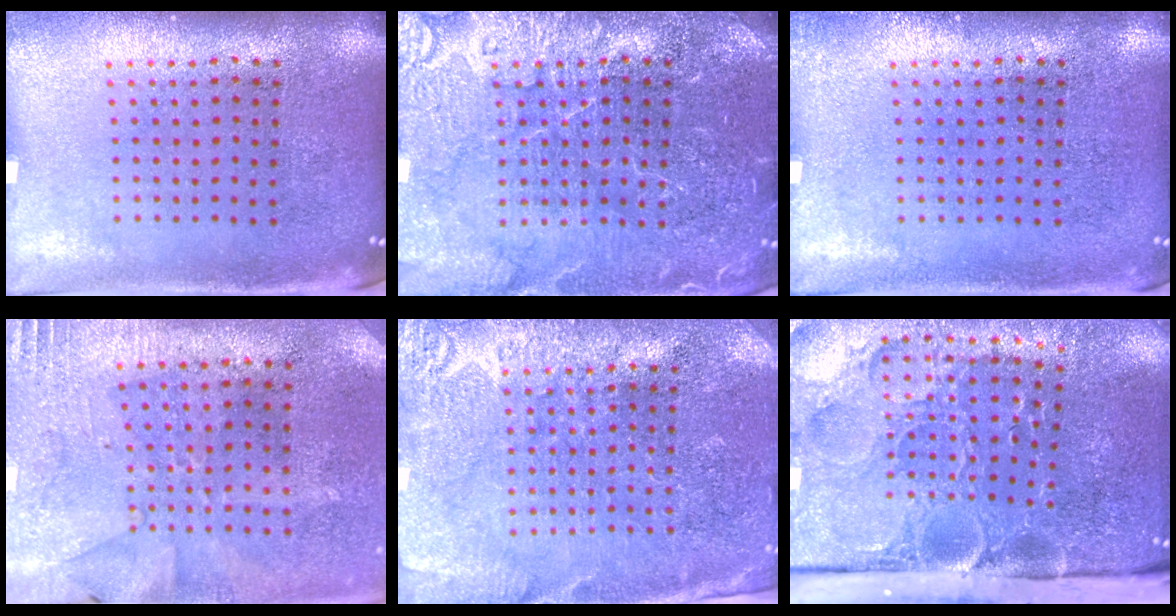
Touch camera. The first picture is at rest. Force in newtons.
{"total": 4.5, "press": 4.4, "slide": 0.6}
{"total": 0.6, "press": 0.6, "slide": 0.1}
{"total": 2.8, "press": 2.2, "slide": 1.7}
{"total": 3.1, "press": 3.1, "slide": 0.4}
{"total": 5.4, "press": 4.1, "slide": 3.4}